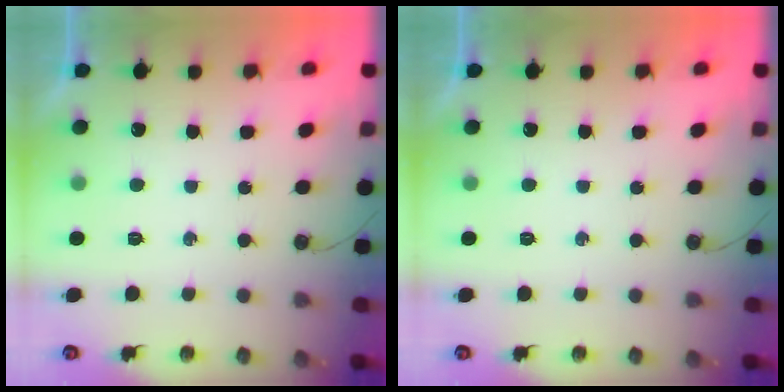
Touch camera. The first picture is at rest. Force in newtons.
{"total": 0.0}